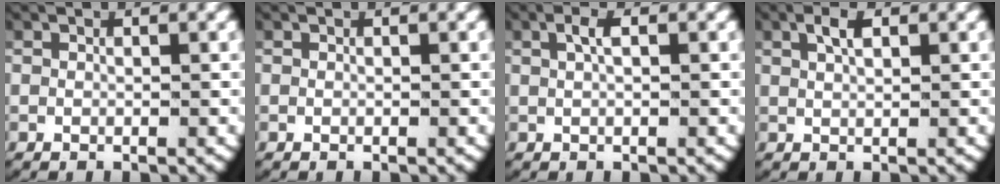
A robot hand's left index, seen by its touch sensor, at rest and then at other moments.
{"total": 0.0}
{"total": 1.8, "force": [0.7, 0.6, 1.5], "torque": [-0.027, 0.005, 0.010]}
{"total": 2.1, "force": [1.1, 0.8, 1.6], "torque": [-0.030, 0.001, 0.022]}